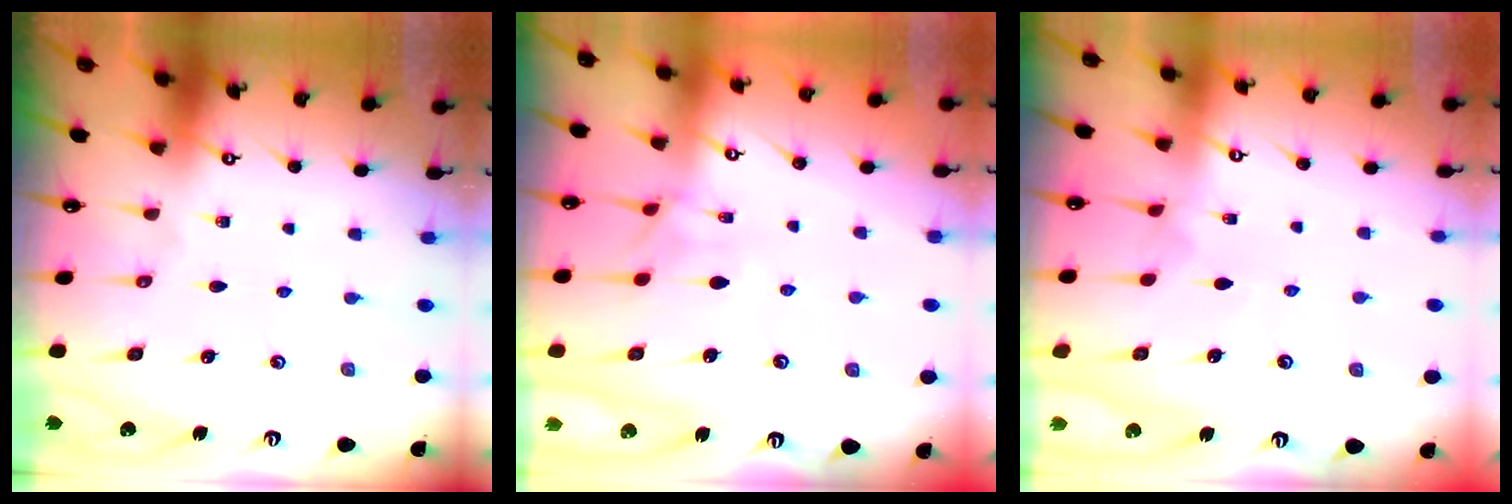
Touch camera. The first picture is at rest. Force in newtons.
{"total": 1.0, "press": 0.4, "slide": 0.9}
{"total": 4.0, "press": 4.0, "slide": 0.1}